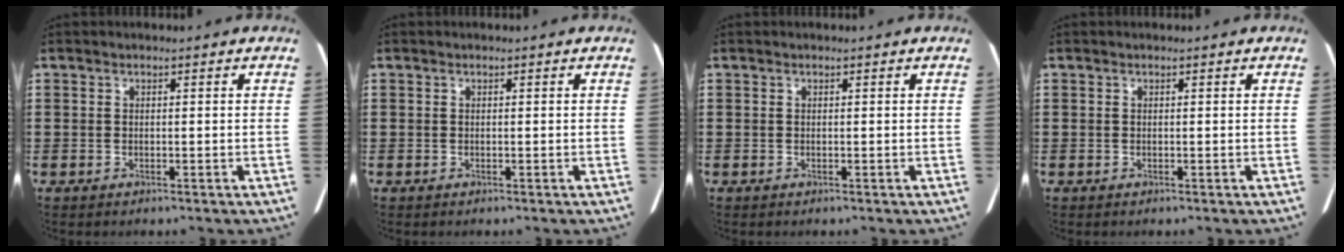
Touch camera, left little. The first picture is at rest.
{"total": 0.0}
{"total": 0.0}
{"total": 0.0}